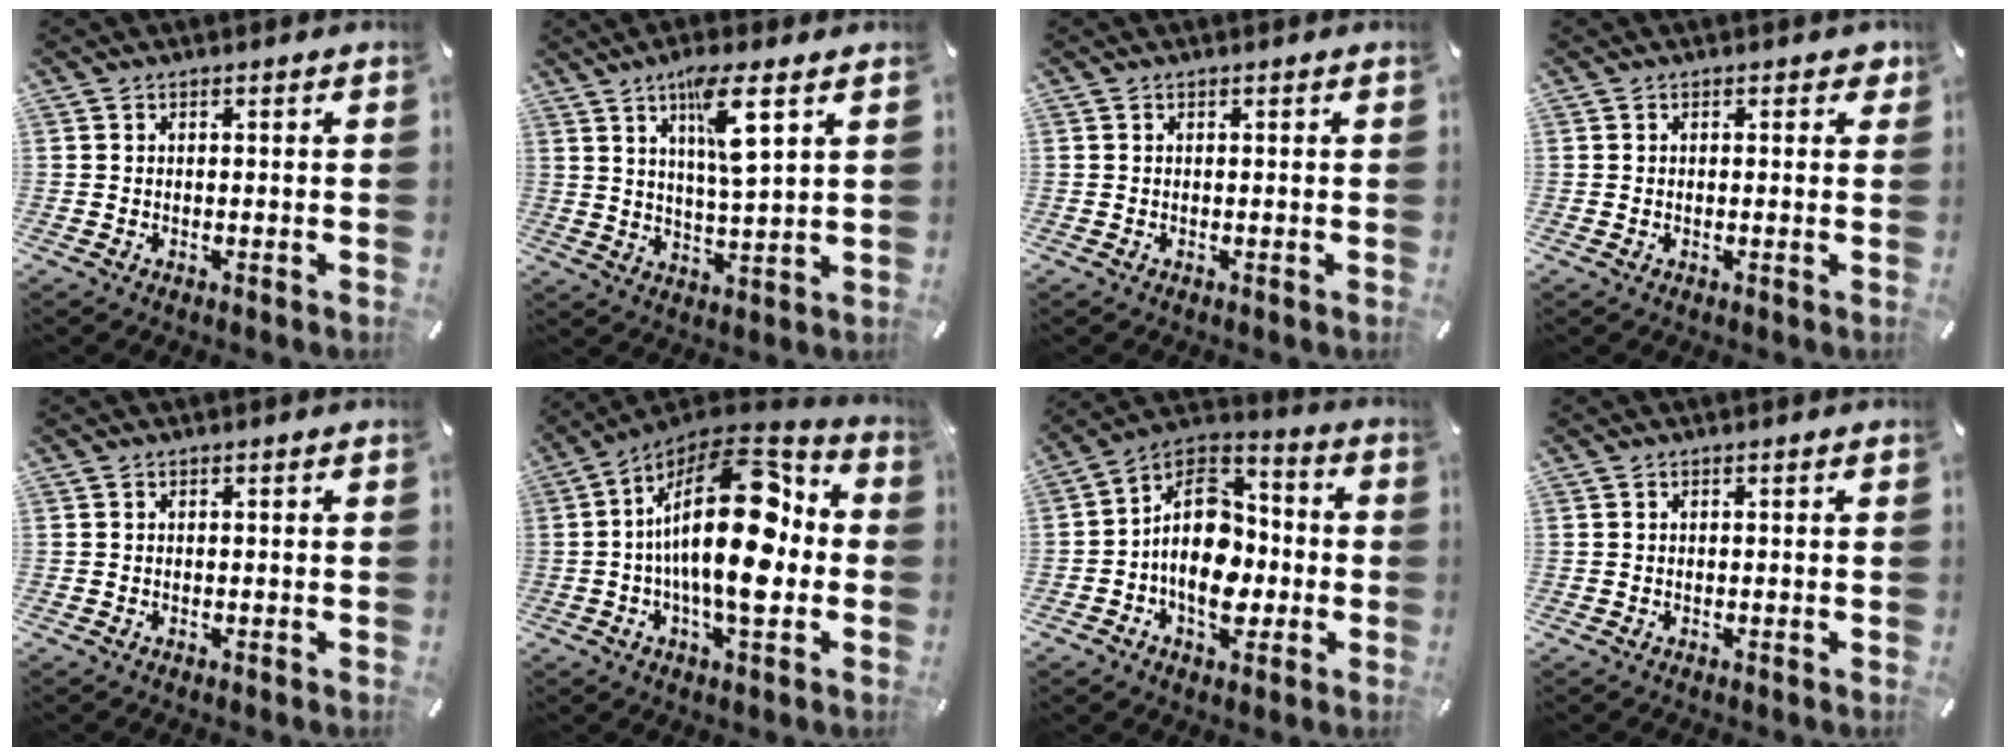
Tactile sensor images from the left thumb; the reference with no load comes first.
{"total": 9.8, "force": [4.9, 1.5, 8.3], "torque": [-0.148, -0.015, 0.079]}
{"total": 0.0}
{"total": 1.3, "force": [0.3, 0.9, 0.9], "torque": [-0.004, -0.001, 0.000]}
{"total": 0.0}
{"total": 25.3, "force": [0.7, 11.4, 22.6], "torque": [-0.400, -0.016, 0.007]}
{"total": 15.8, "force": [-2.8, 11.4, 10.5], "torque": [-0.190, 0.011, -0.053]}
{"total": 0.0}